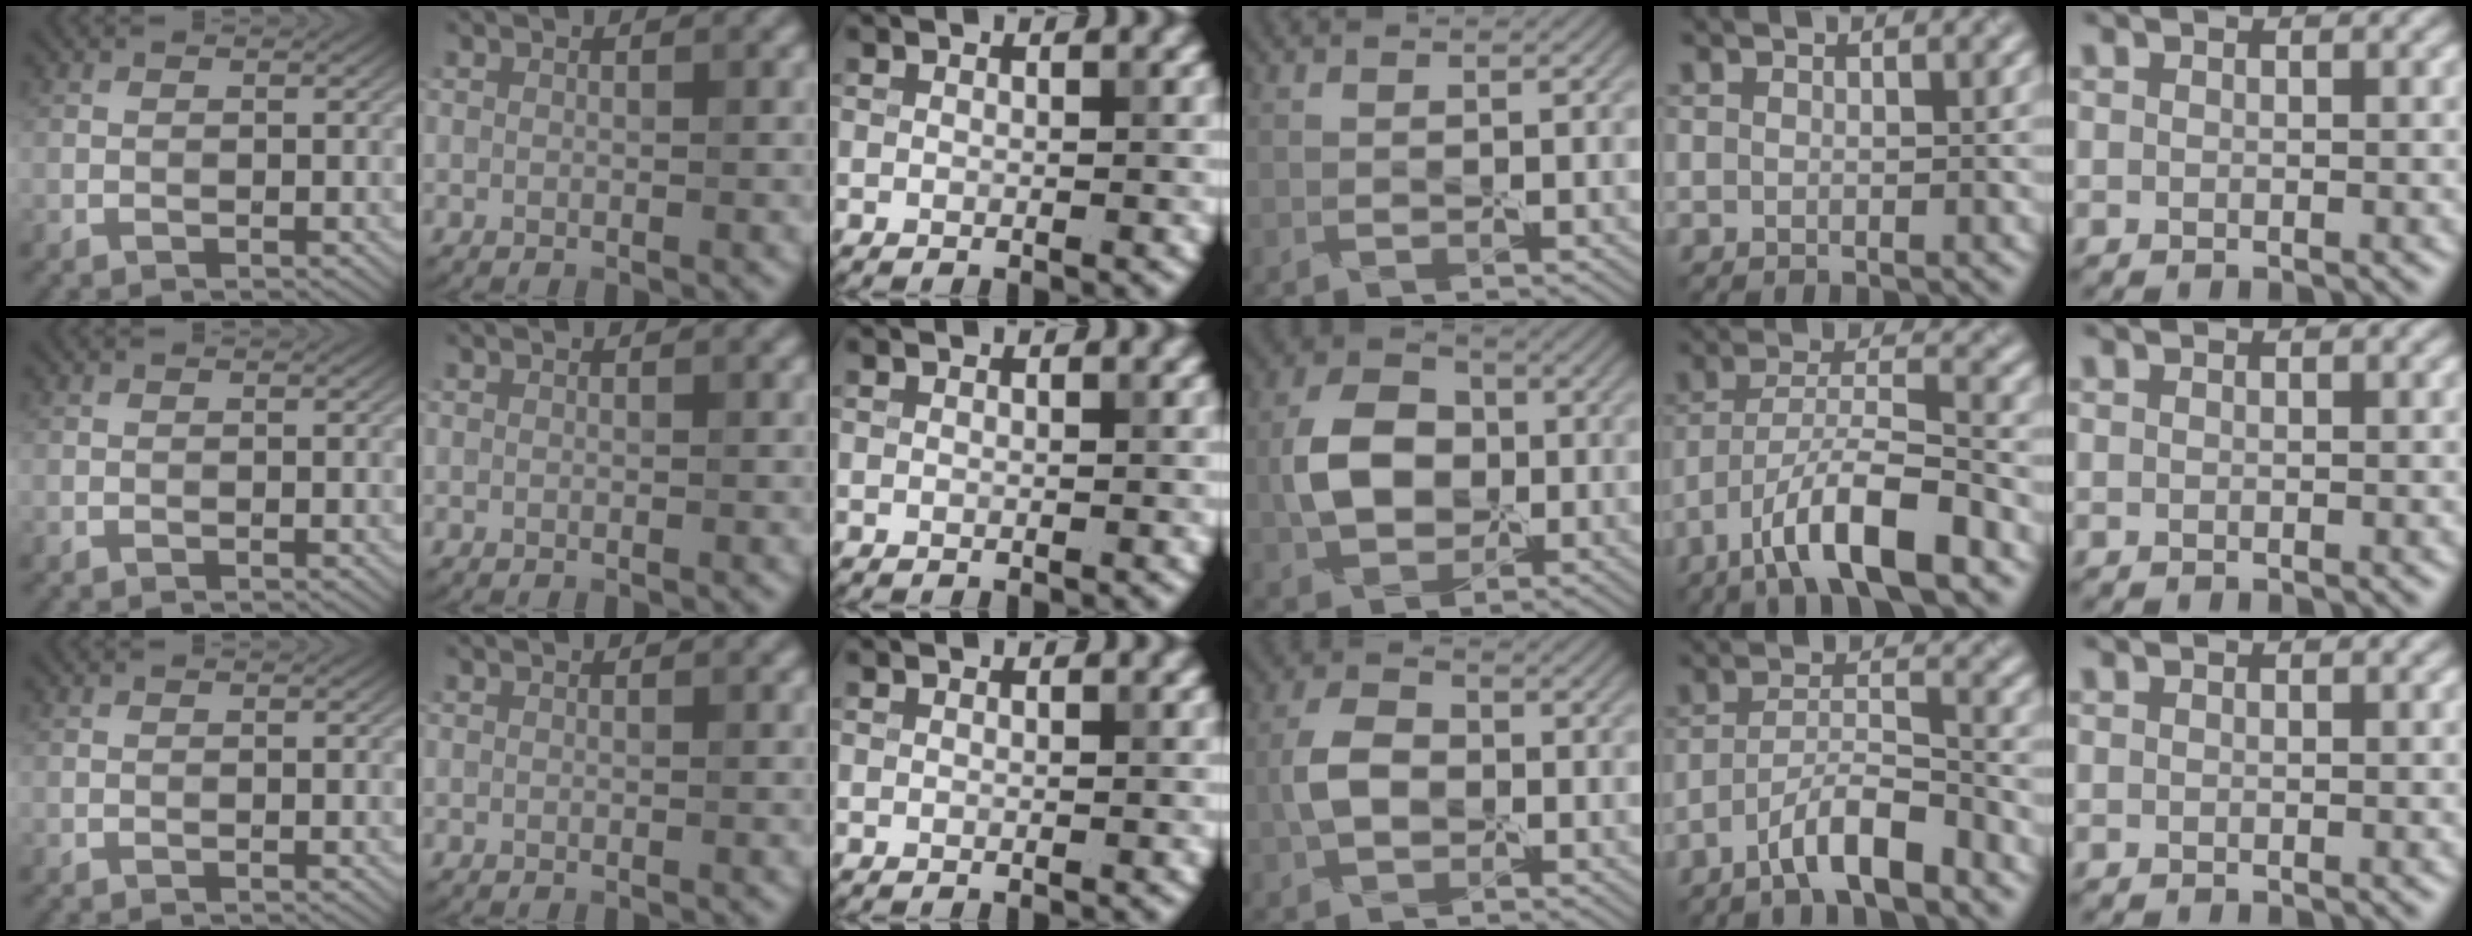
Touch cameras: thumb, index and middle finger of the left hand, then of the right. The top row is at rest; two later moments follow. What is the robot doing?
{"motion": "peel", "object": "bandage"}